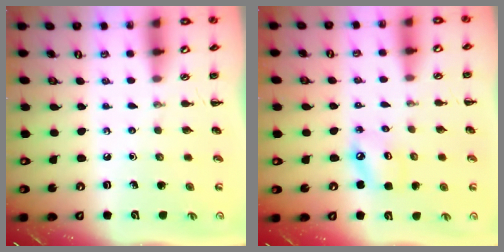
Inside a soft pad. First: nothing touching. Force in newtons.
{"total": 5.0, "press": 4.9, "slide": 0.8}